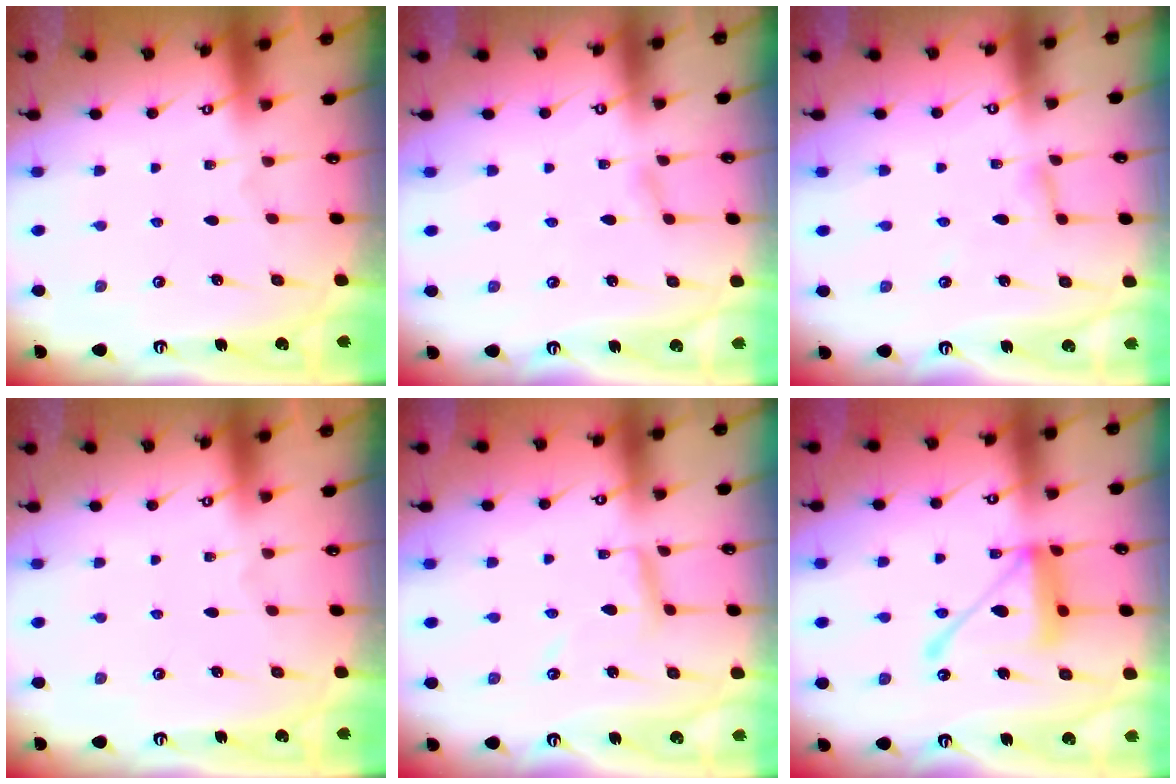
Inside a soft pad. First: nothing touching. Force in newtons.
{"total": 1.2, "press": 1.2, "slide": 0.1}
{"total": 2.6, "press": 2.6, "slide": 0.3}
{"total": 0.0}
{"total": 5.7, "press": 5.7, "slide": 0.3}
{"total": 14.8, "press": 14.7, "slide": 1.5}